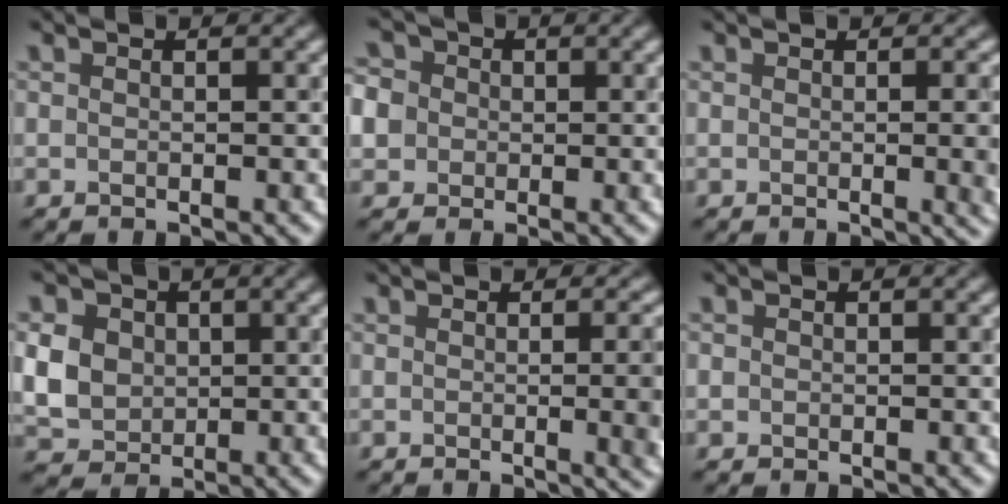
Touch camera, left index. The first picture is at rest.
{"total": 6.8, "force": [1.1, 6.1, 2.9], "torque": [-0.066, 0.032, -0.006]}
{"total": 4.8, "force": [-0.1, 1.8, 4.5], "torque": [-0.033, -0.001, 0.003]}
{"total": 6.0, "force": [0.8, 5.1, 3.1], "torque": [-0.081, 0.010, 0.010]}
{"total": 6.0, "force": [-0.2, 2.3, 5.5], "torque": [-0.037, -0.002, 0.001]}
{"total": 0.6, "force": [0.1, 0.6, 0.1], "torque": [0.005, -0.001, 0.000]}